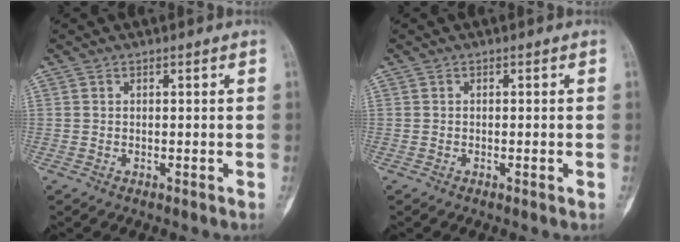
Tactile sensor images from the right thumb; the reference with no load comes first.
{"total": 0.7, "force": [-0.3, 0.2, 0.6], "torque": [-0.011, -0.001, -0.003]}